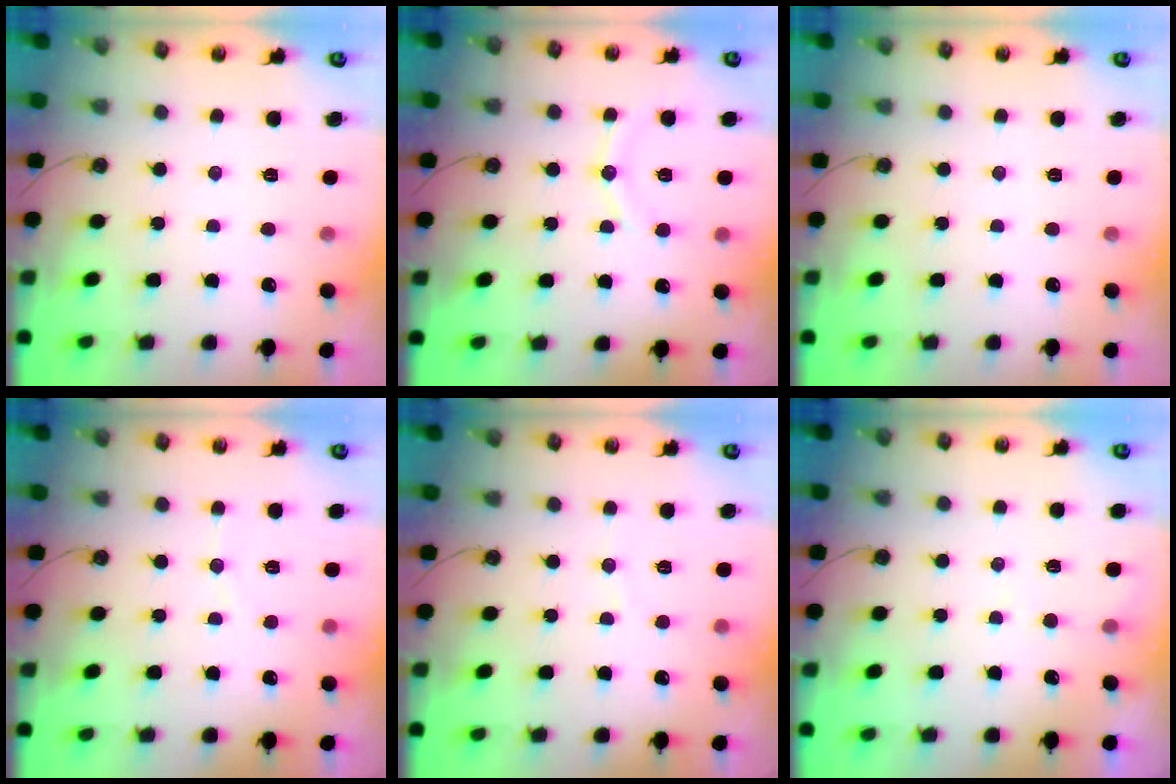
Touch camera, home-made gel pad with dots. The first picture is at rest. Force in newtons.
{"total": 9.6, "press": 9.2, "slide": 2.8}
{"total": 0.0}
{"total": 3.8, "press": 3.7, "slide": 1.0}
{"total": 3.3, "press": 3.3, "slide": 0.3}
{"total": 1.7, "press": 1.7, "slide": 0.2}